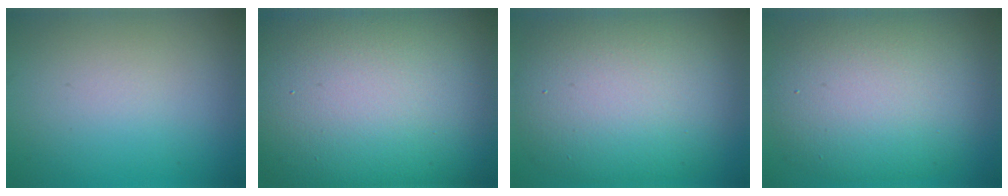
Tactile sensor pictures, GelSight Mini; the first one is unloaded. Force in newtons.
{"total": 23.3, "press": 23.3, "slide": 1.2}
{"total": 12.0, "press": 12.0, "slide": 0.6}
{"total": 10.5, "press": 10.5, "slide": 0.5}